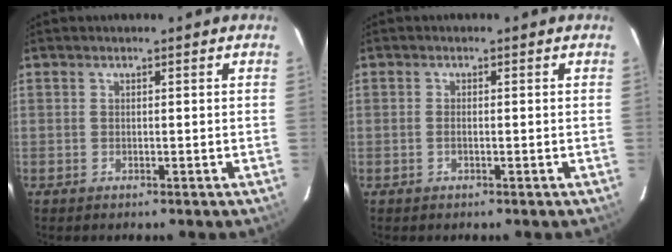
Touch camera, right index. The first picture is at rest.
{"total": 0.6, "force": [-0.3, 0.2, 0.5], "torque": [-0.013, 0.001, -0.006]}